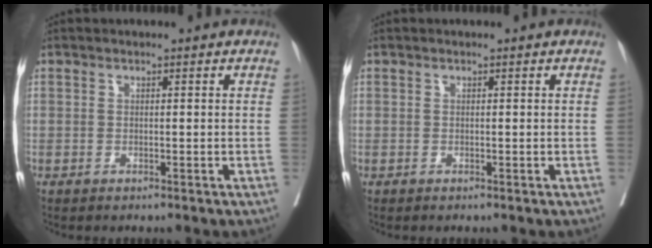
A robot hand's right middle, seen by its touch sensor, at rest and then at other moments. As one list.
[{"total": 0.0}]